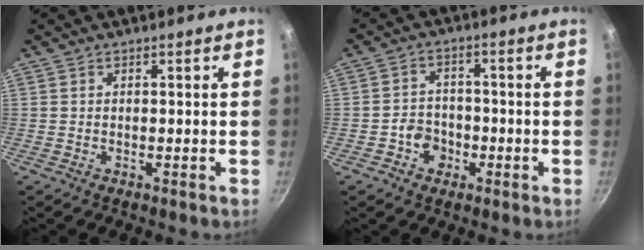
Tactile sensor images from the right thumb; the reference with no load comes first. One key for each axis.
{"total": 5.0, "fx": -2.0, "fy": 4.2, "fz": 1.9, "tx": -0.007, "ty": 0.021, "tz": -0.037}